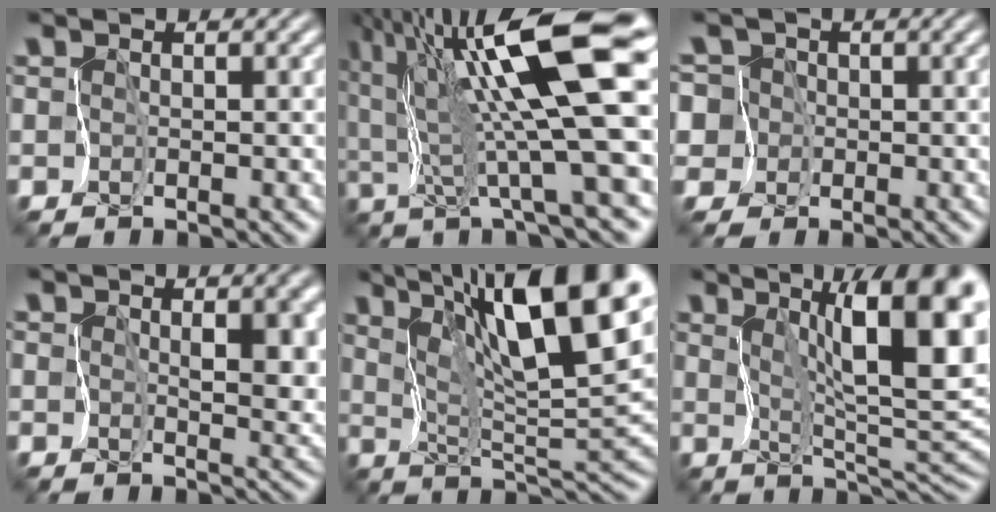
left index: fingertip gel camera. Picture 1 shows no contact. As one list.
[{"total": 14.2, "force": [4.3, 1.6, 13.4], "torque": [-0.234, 0.009, 0.076]}, {"total": 7.3, "force": [0.6, 6.8, 2.7], "torque": [-0.063, 0.032, -0.036]}, {"total": 5.7, "force": [1.0, 3.2, 4.7], "torque": [-0.066, -0.015, 0.021]}, {"total": 14.1, "force": [8.0, 2.9, 11.2], "torque": [-0.171, 0.008, 0.125]}, {"total": 12.2, "force": [4.5, 2.8, 11.0], "torque": [-0.153, 0.006, 0.068]}]